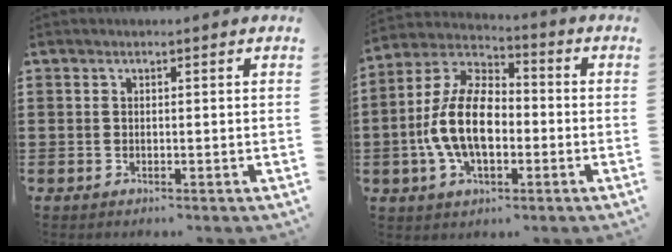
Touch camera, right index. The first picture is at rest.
{"total": 12.1, "force": [-2.4, 6.8, 9.8], "torque": [-0.233, 0.001, -0.049]}